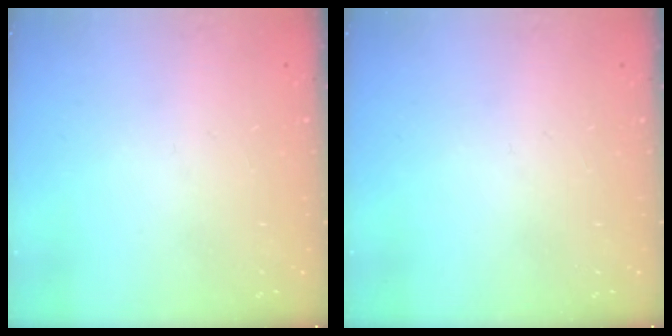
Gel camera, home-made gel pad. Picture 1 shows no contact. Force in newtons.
{"total": 0.0}